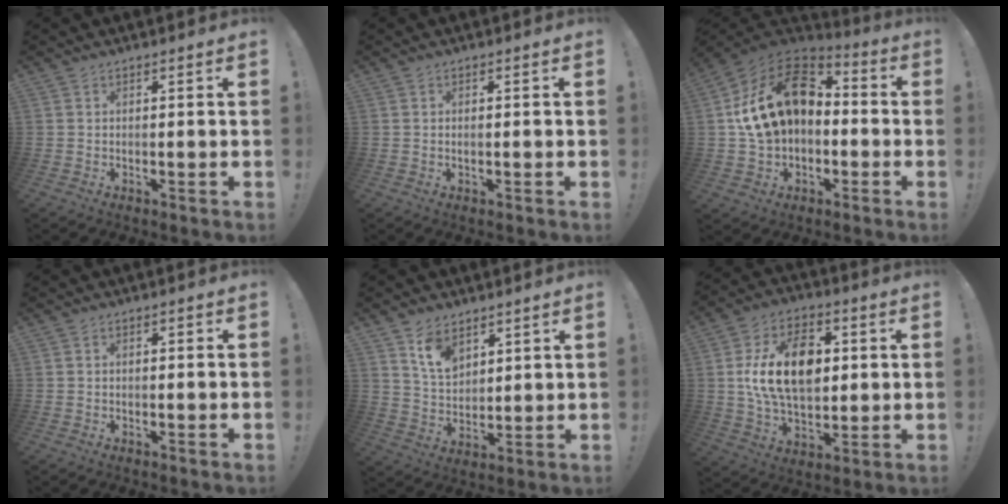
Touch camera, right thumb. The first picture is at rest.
{"total": 0.9, "force": [-0.1, 0.3, 0.8], "torque": [-0.017, 0.002, -0.002]}
{"total": 20.3, "force": [4.6, 13.7, 14.3], "torque": [-0.236, -0.005, 0.090]}
{"total": 0.8, "force": [-0.7, 0.3, 0.3], "torque": [-0.004, 0.002, -0.011]}
{"total": 9.5, "force": [6.4, 5.7, 4.2], "torque": [-0.073, -0.035, 0.123]}
{"total": 19.0, "force": [3.0, 12.8, 13.7], "torque": [-0.222, 0.000, 0.053]}